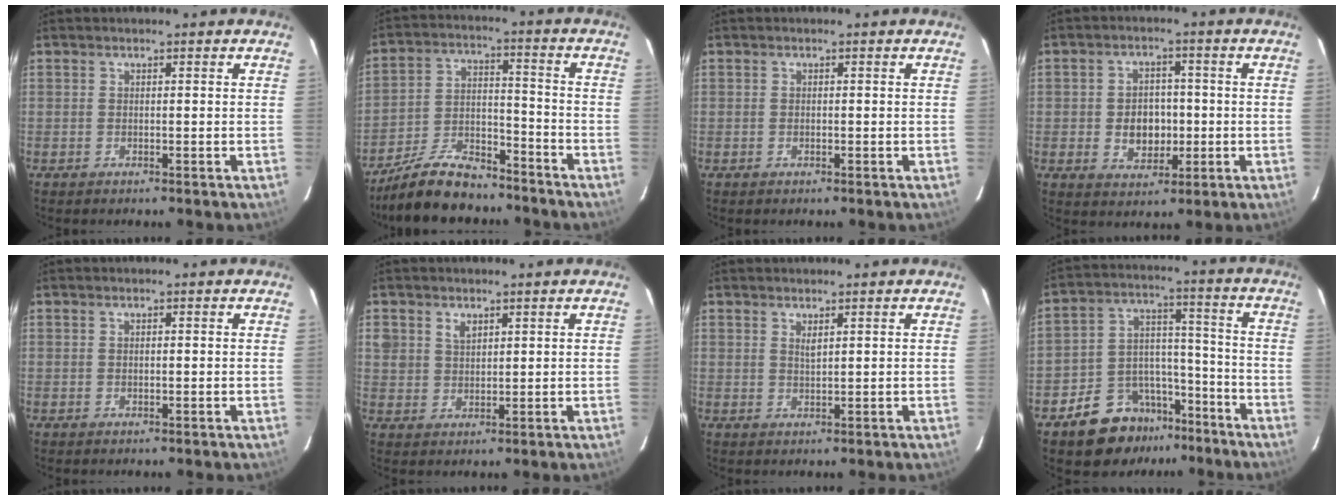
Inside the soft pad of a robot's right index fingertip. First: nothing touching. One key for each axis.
{"total": 13.8, "fx": -11.6, "fy": 5.1, "fz": 5.6, "tx": -0.127, "ty": 0.013, "tz": -0.196}
{"total": 0.6, "fx": -0.3, "fy": 0.4, "fz": 0.3, "tx": -0.006, "ty": -0.001, "tz": -0.006}
{"total": 7.1, "fx": -1.2, "fy": 5.5, "fz": 4.2, "tx": -0.087, "ty": 0.009, "tz": -0.010}
{"total": 0.6, "fx": 0.2, "fy": 0.4, "fz": 0.4, "tx": -0.008, "ty": 0.001, "tz": 0.004}
{"total": 4.0, "fx": 2.0, "fy": 3.1, "fz": 1.6, "tx": -0.022, "ty": 0.006, "tz": 0.040}
{"total": 1.5, "fx": 0.9, "fy": 0.5, "fz": 1.1, "tx": -0.019, "ty": 0.000, "tz": 0.016}
{"total": 12.5, "fx": -8.8, "fy": 8.1, "fz": 3.8, "tx": -0.078, "ty": 0.057, "tz": -0.123}